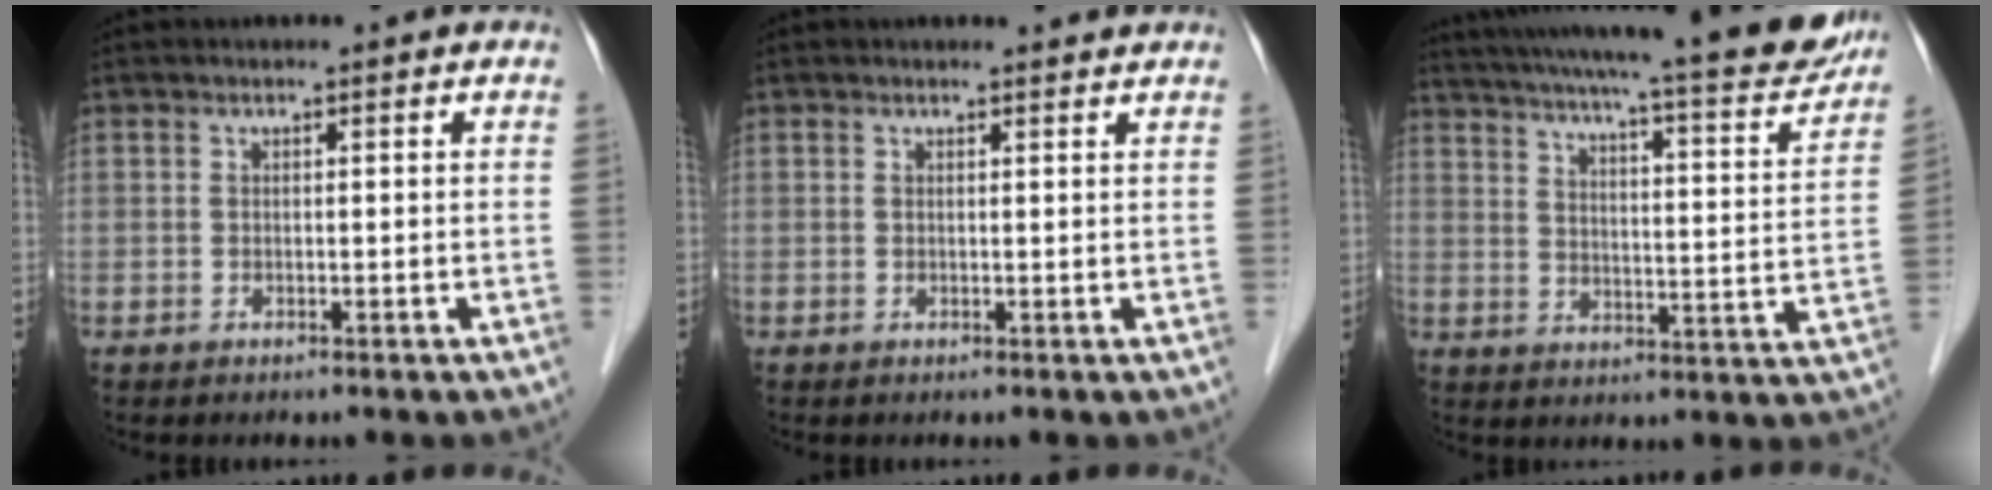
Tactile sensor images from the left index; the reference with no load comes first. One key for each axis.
{"total": 1.6, "fx": 1.6, "fy": 0.0, "fz": 0.1, "tx": -0.009, "ty": -0.004, "tz": 0.018}
{"total": 25.4, "fx": 22.2, "fy": 2.5, "fz": 12.0, "tx": -0.195, "ty": -0.030, "tz": 0.288}